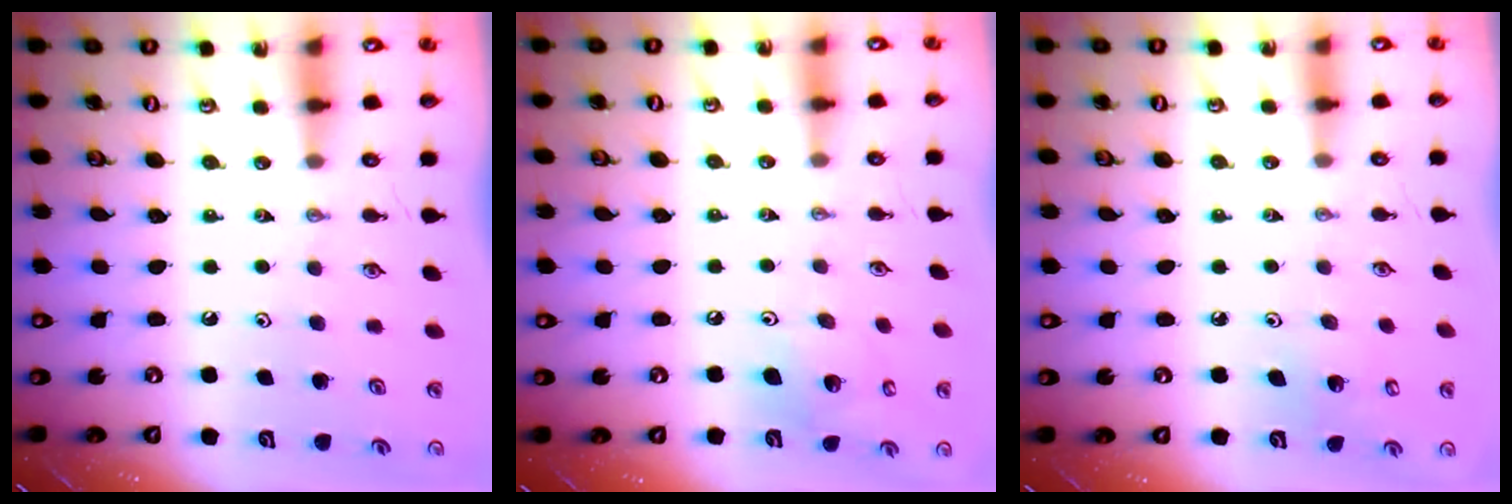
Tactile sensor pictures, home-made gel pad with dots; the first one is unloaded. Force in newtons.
{"total": 9.6, "press": 9.5, "slide": 1.6}
{"total": 5.1, "press": 5.1, "slide": 0.4}